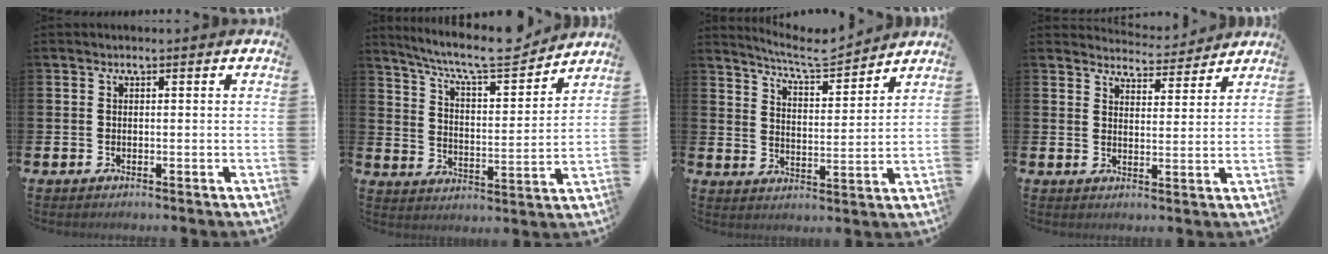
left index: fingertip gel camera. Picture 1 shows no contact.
{"total": 8.6, "force": [7.9, 1.3, 3.3], "torque": [-0.092, -0.053, 0.135]}
{"total": 6.5, "force": [6.1, 0.8, 1.9], "torque": [-0.055, -0.039, 0.104]}
{"total": 4.2, "force": [4.1, 0.5, 0.0], "torque": [-0.010, -0.030, 0.073]}